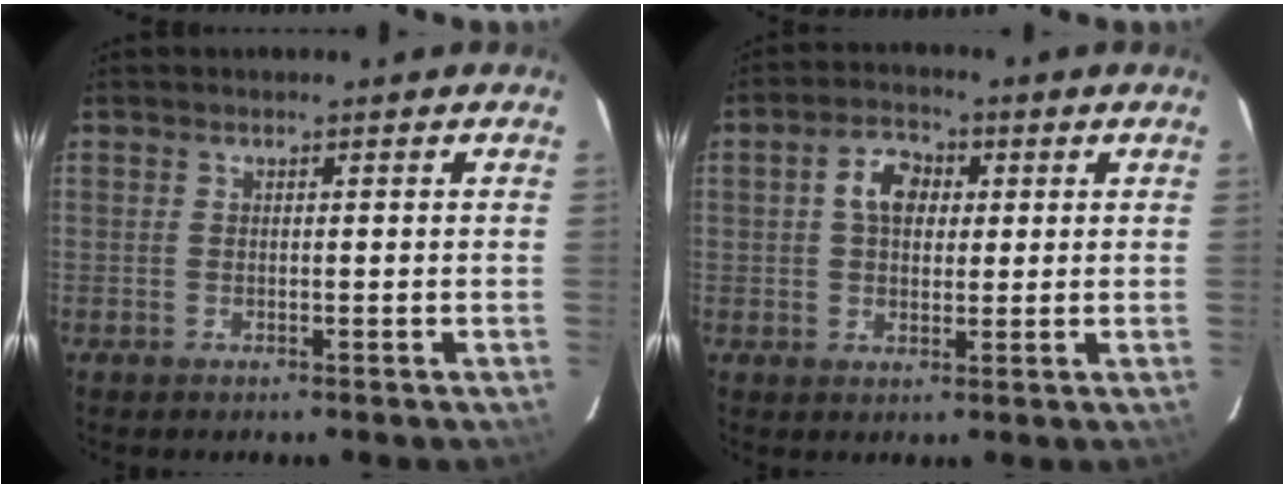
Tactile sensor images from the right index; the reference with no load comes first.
{"total": 6.1, "force": [1.3, 4.3, 4.1], "torque": [-0.072, 0.021, 0.024]}